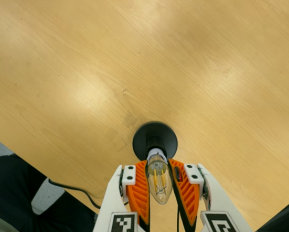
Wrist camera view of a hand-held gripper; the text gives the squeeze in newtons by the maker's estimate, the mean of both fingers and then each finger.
{"total": 19.3, "left": 17.7, "right": 20.9}